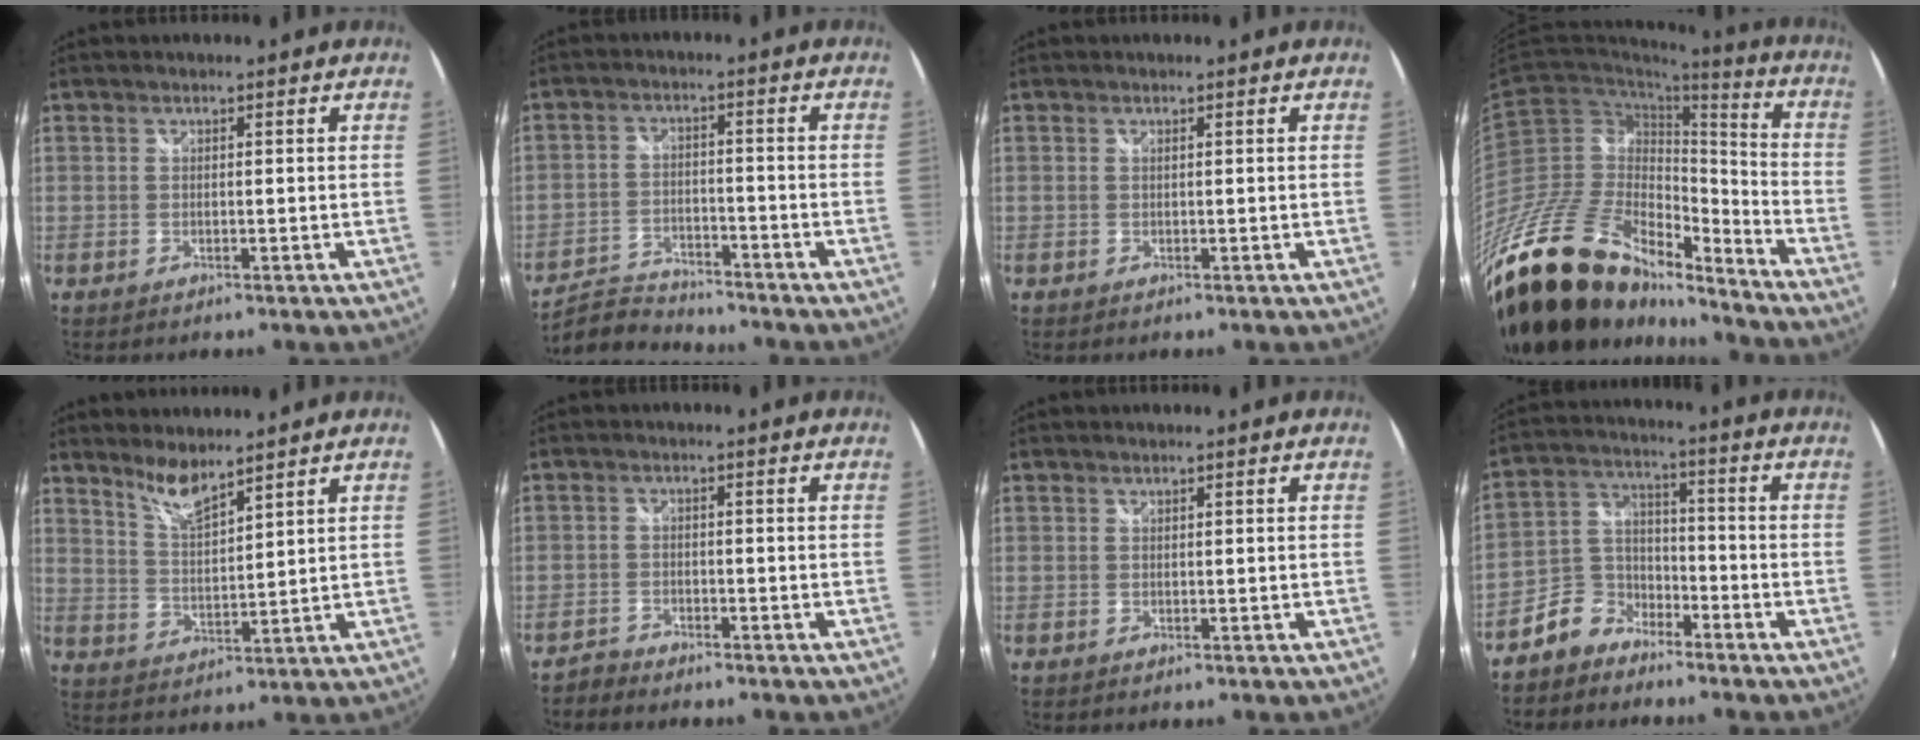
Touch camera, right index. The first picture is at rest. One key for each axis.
{"total": 8.6, "fx": -8.2, "fy": 2.2, "fz": 1.5, "tx": -0.058, "ty": 0.001, "tz": -0.149}
{"total": 0.0}
{"total": 29.8, "fx": -22.9, "fy": 12.2, "fz": 14.7, "tx": -0.280, "ty": -0.004, "tz": -0.383}
{"total": 6.1, "fx": 5.2, "fy": 0.8, "fz": 3.0, "tx": -0.057, "ty": -0.004, "tz": 0.104}
{"total": 2.5, "fx": -2.5, "fy": 0.6, "fz": -0.1, "tx": -0.008, "ty": -0.002, "tz": -0.053}
{"total": 0.0}
{"total": 7.1, "fx": -5.4, "fy": 4.4, "fz": 1.4, "tx": -0.035, "ty": 0.030, "tz": -0.112}